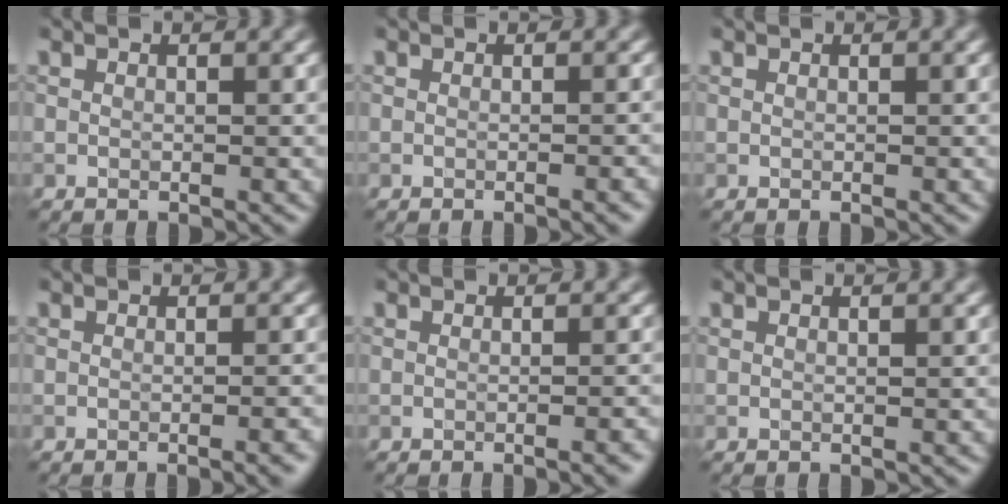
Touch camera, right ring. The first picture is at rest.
{"total": 1.5, "force": [-0.5, 0.4, 1.4], "torque": [-0.008, 0.001, -0.009]}
{"total": 0.0}
{"total": 2.8, "force": [-1.2, 0.9, 2.4], "torque": [-0.011, 0.005, -0.015]}
{"total": 2.2, "force": [-0.9, 0.6, 1.9], "torque": [-0.009, 0.003, -0.013]}
{"total": 0.0}